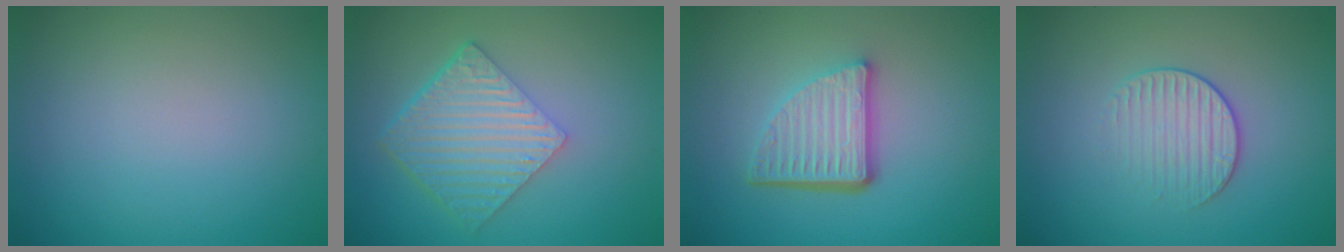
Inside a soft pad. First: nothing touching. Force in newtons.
{"total": 6.1, "press": 4.2, "slide": 4.4}
{"total": 5.4, "press": 3.7, "slide": 3.9}
{"total": 2.0, "press": 1.4, "slide": 1.4}